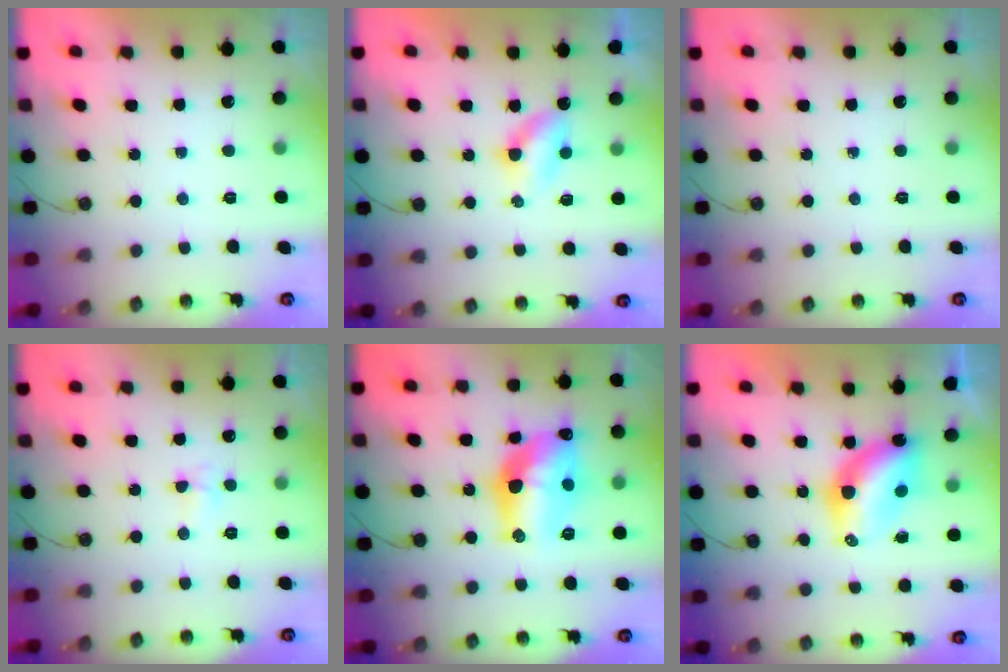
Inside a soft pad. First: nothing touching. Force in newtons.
{"total": 3.7, "press": 3.7, "slide": 0.5}
{"total": 0.0}
{"total": 3.6, "press": 3.6, "slide": 0.6}
{"total": 15.1, "press": 15.0, "slide": 1.6}
{"total": 9.1, "press": 9.1, "slide": 0.7}